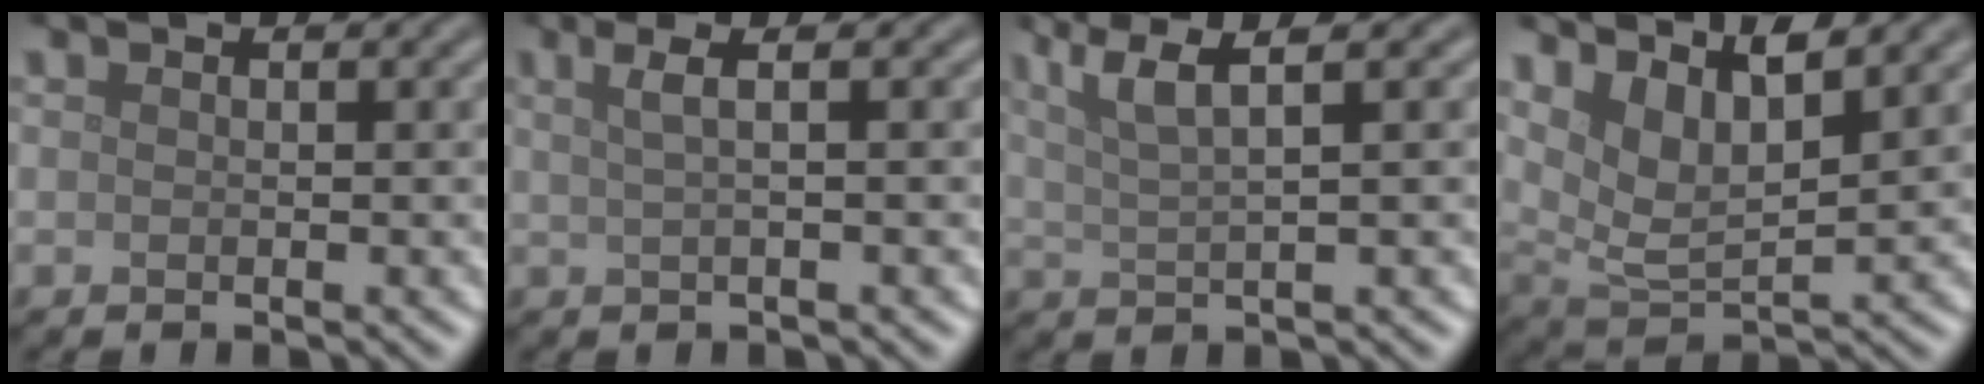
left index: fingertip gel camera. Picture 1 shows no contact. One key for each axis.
{"total": 2.5, "fx": 0.9, "fy": 0.8, "fz": 2.2, "tx": -0.032, "ty": 0.006, "tz": 0.006}
{"total": 4.5, "fx": 2.5, "fy": 0.8, "fz": 3.6, "tx": -0.060, "ty": 0.012, "tz": 0.047}
{"total": 5.8, "fx": 3.2, "fy": 2.2, "fz": 4.3, "tx": -0.089, "ty": -0.007, "tz": 0.065}